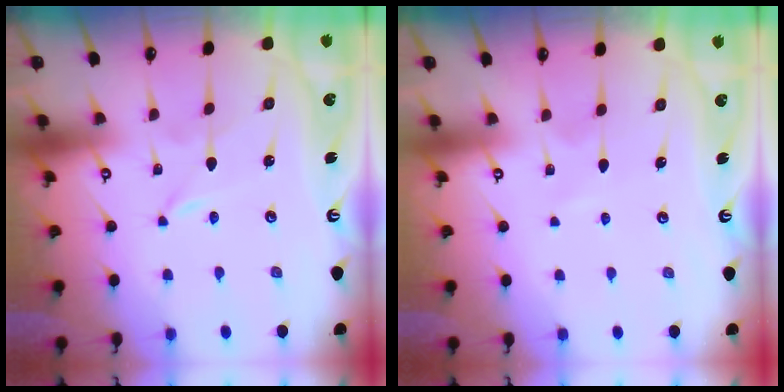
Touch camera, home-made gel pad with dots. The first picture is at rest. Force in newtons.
{"total": 1.6, "press": 1.6, "slide": 0.2}